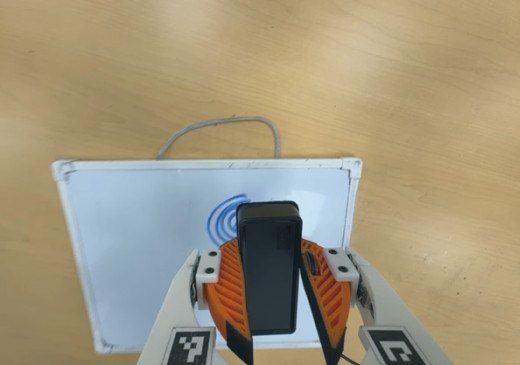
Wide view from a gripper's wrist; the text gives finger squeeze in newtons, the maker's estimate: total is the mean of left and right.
{"total": 9.1, "left": 9.2, "right": 8.9}